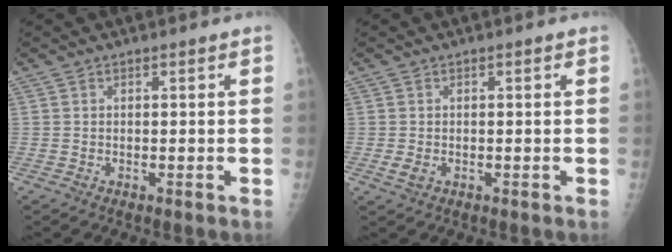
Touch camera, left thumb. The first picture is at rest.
{"total": 1.8, "force": [-0.5, 1.2, 1.2], "torque": [-0.024, -0.003, -0.008]}